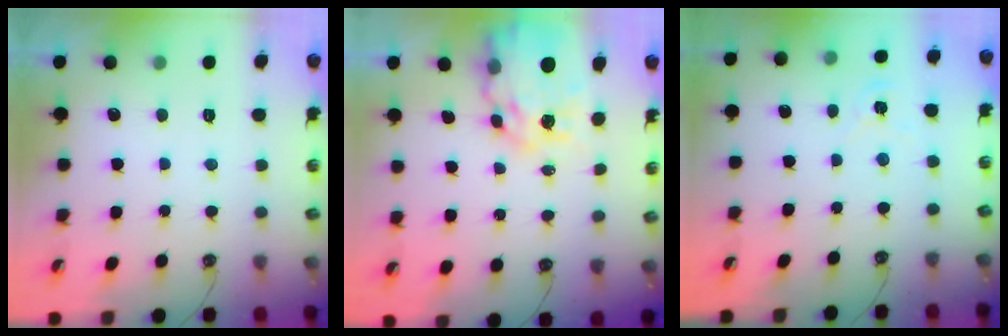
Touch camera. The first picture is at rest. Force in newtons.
{"total": 13.6, "press": 13.6, "slide": 1.4}
{"total": 1.6, "press": 1.5, "slide": 0.3}